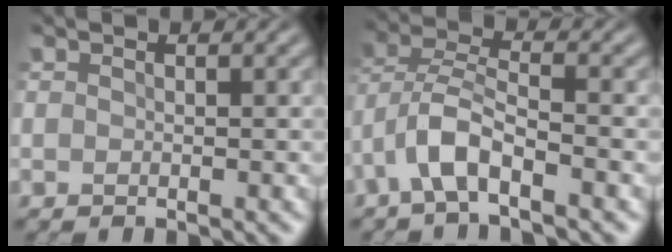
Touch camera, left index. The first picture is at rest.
{"total": 4.4, "force": [-2.8, 1.1, 3.3], "torque": [-0.067, 0.009, -0.066]}